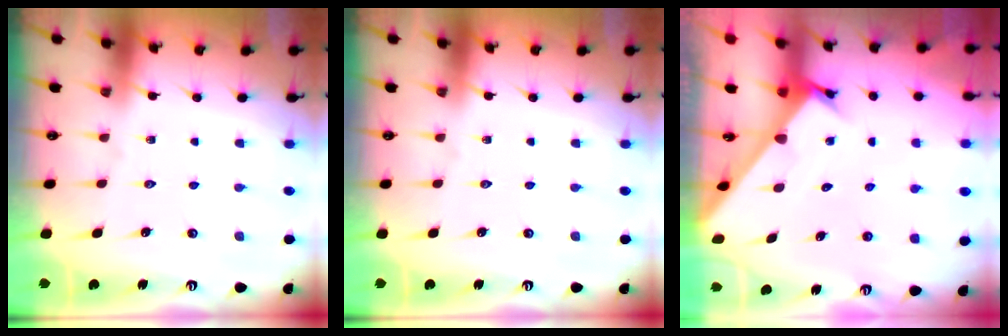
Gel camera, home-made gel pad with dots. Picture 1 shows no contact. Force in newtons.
{"total": 0.0}
{"total": 2.3, "press": 2.3, "slide": 0.1}